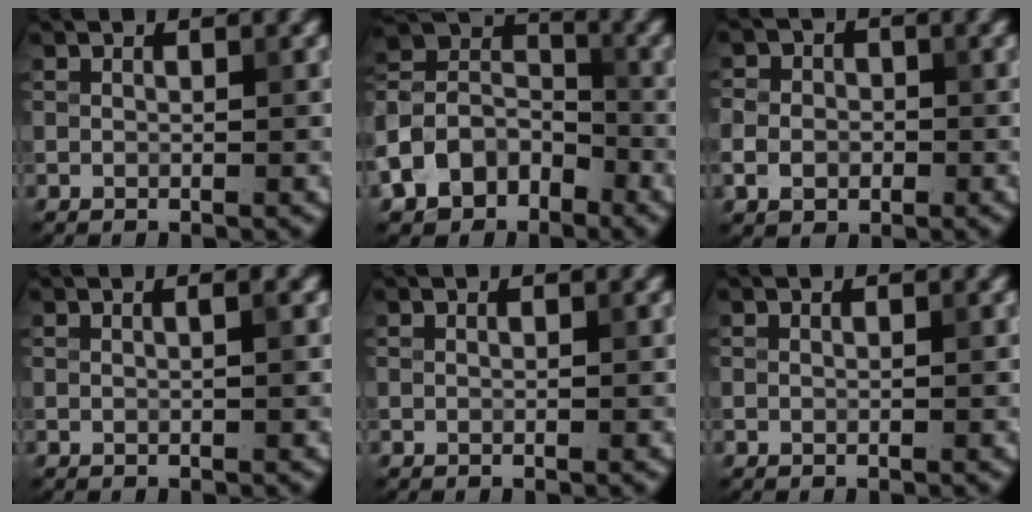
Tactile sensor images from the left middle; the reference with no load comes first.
{"total": 7.4, "force": [-4.0, 5.4, 3.1], "torque": [-0.054, 0.010, -0.089]}
{"total": 3.2, "force": [-0.9, 2.7, 1.6], "torque": [-0.024, -0.003, -0.024]}
{"total": 0.9, "force": [0.1, 0.3, 0.8], "torque": [-0.009, 0.003, -0.004]}
{"total": 0.0}
{"total": 0.0}